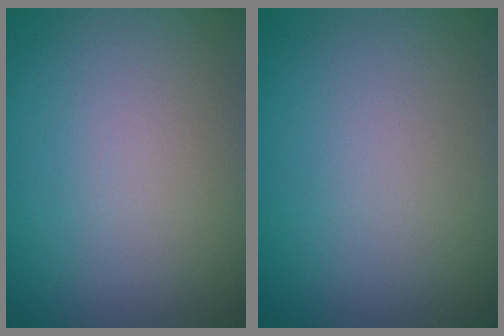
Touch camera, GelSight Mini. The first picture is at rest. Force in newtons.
{"total": 0.0}